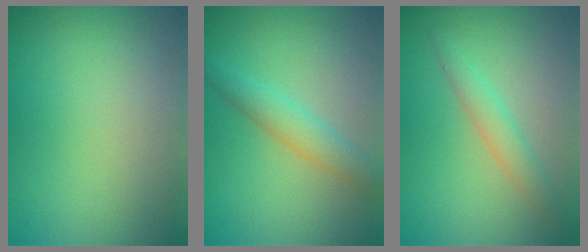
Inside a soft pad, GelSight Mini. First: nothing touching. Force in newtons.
{"total": 2.9, "press": 2.9, "slide": 0.1}
{"total": 2.0, "press": 2.0, "slide": 0.2}